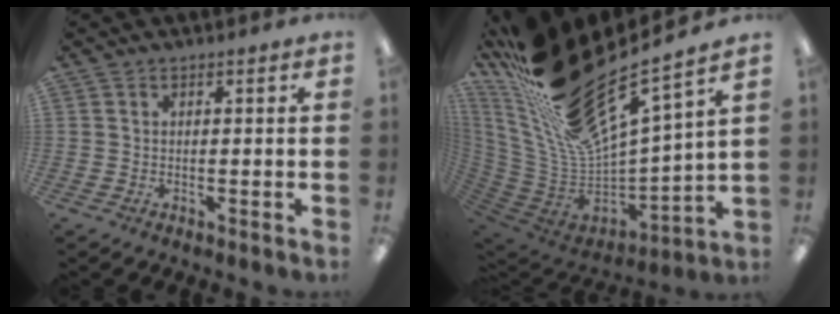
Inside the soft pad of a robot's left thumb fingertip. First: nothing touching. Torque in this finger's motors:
{"motor_torque": [2.32, -1.20, 1.22, -1.57, 0.13]}